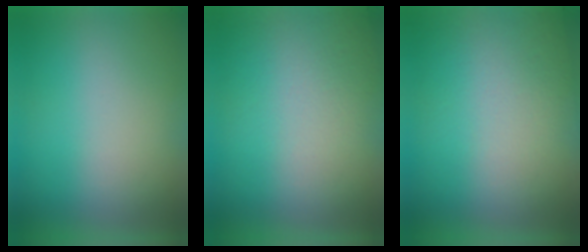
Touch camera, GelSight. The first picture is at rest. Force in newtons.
{"total": 3.0}
{"total": 2.8}